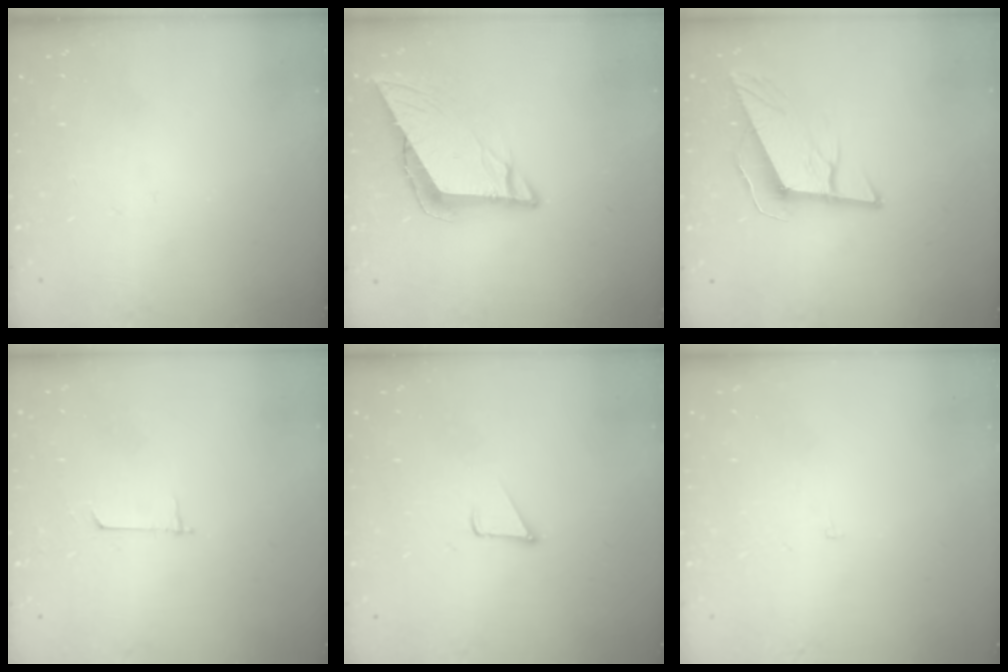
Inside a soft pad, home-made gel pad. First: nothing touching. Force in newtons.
{"total": 8.7, "press": 8.6, "slide": 0.7}
{"total": 10.3, "press": 10.0, "slide": 2.8}
{"total": 4.6, "press": 4.6, "slide": 0.4}
{"total": 2.8, "press": 2.8, "slide": 0.2}
{"total": 1.9, "press": 1.9, "slide": 0.1}